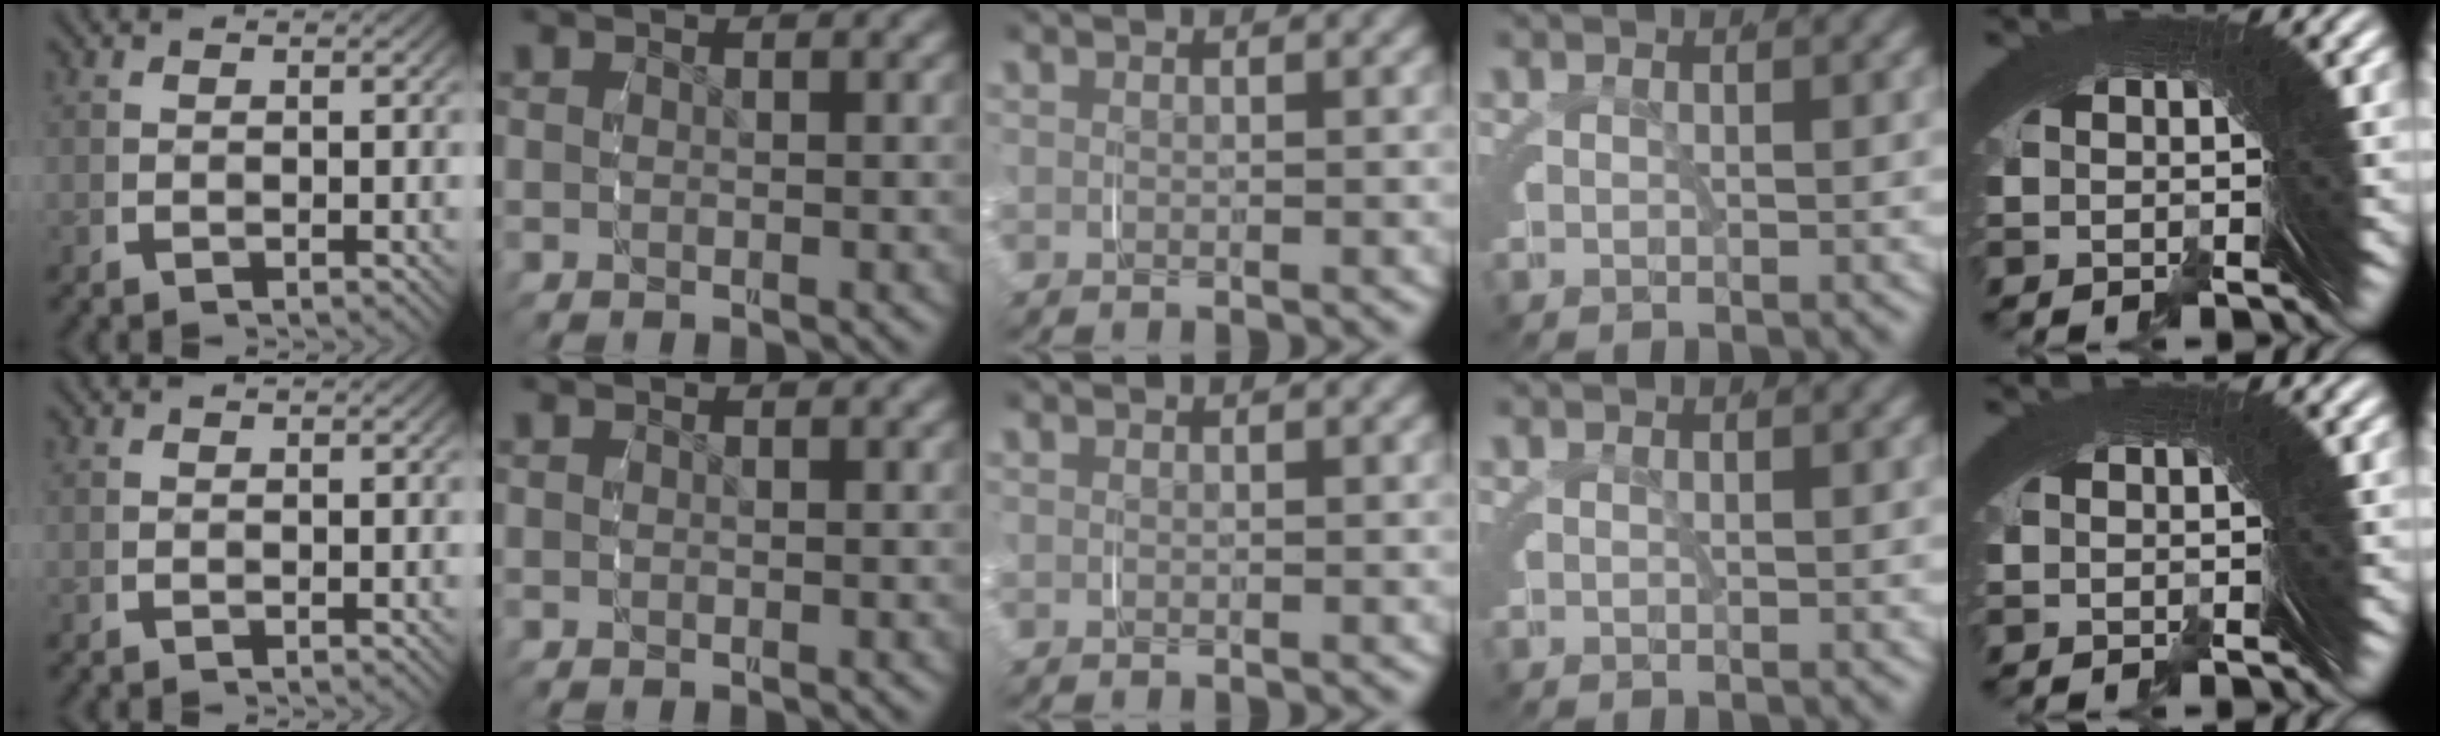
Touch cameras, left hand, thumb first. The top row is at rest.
{}